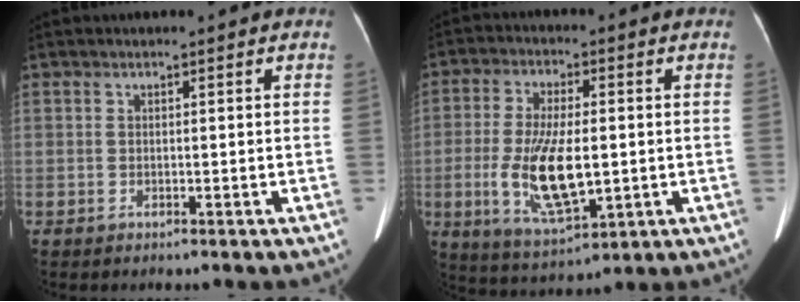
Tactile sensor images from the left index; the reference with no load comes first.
{"total": 12.0, "force": [-1.6, 4.1, 11.2], "torque": [-0.228, -0.015, -0.020]}